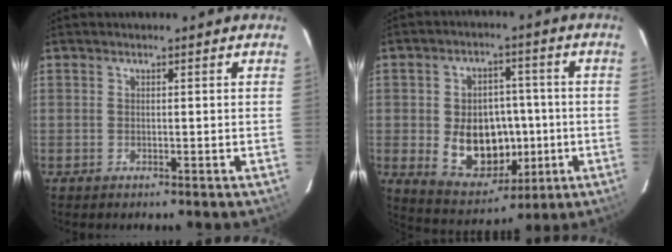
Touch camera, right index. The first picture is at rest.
{"total": 13.4, "force": [-2.0, 10.2, 8.5], "torque": [-0.169, 0.005, -0.004]}